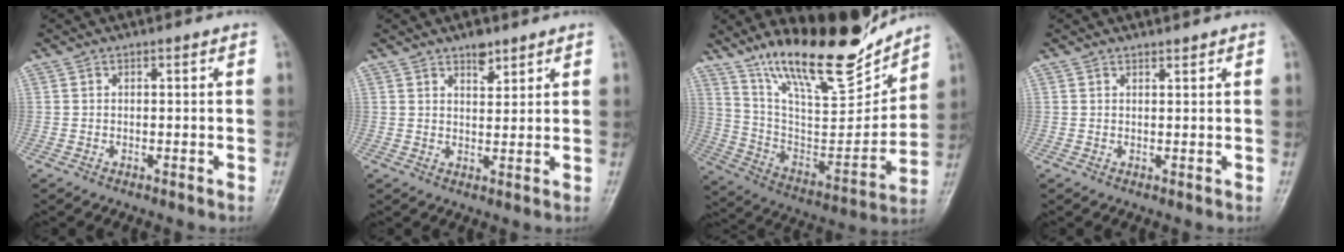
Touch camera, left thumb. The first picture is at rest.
{"total": 3.5, "force": [2.6, 1.5, 1.7], "torque": [-0.015, -0.017, 0.042]}
{"total": 23.2, "force": [18.0, 6.2, 13.3], "torque": [-0.175, -0.101, 0.311]}
{"total": 0.9, "force": [0.8, 0.2, 0.1], "torque": [-0.002, -0.008, 0.014]}